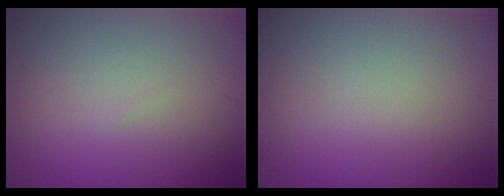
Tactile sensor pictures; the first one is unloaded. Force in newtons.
{"total": 0.0}